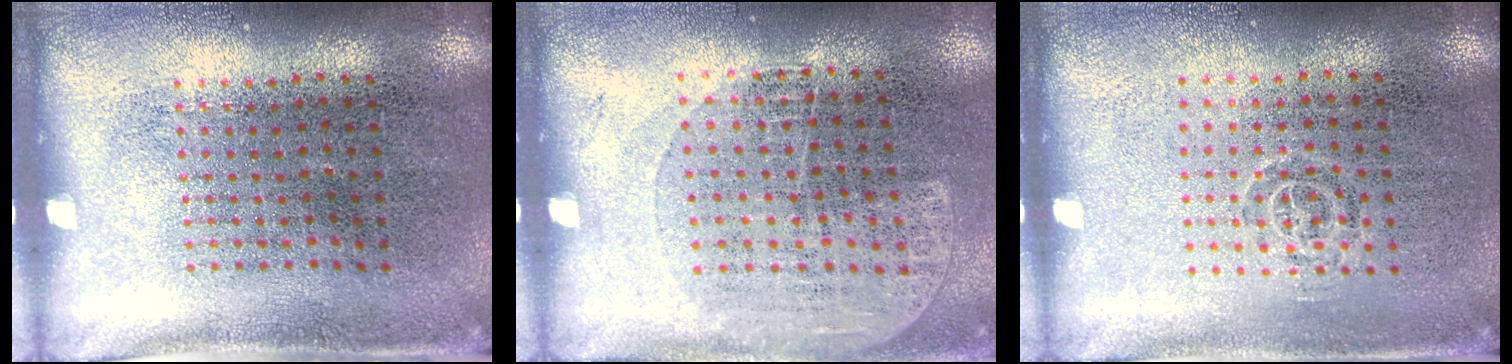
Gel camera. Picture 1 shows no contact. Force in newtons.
{"total": 1.1, "press": 0.9, "slide": 0.6}
{"total": 0.7, "press": 0.5, "slide": 0.6}